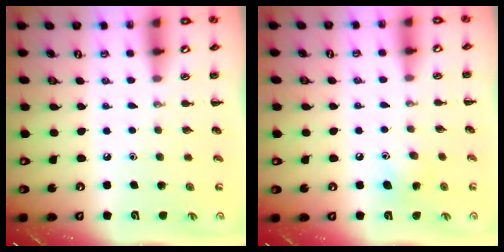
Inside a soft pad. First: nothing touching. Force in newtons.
{"total": 5.3, "press": 4.9, "slide": 2.0}